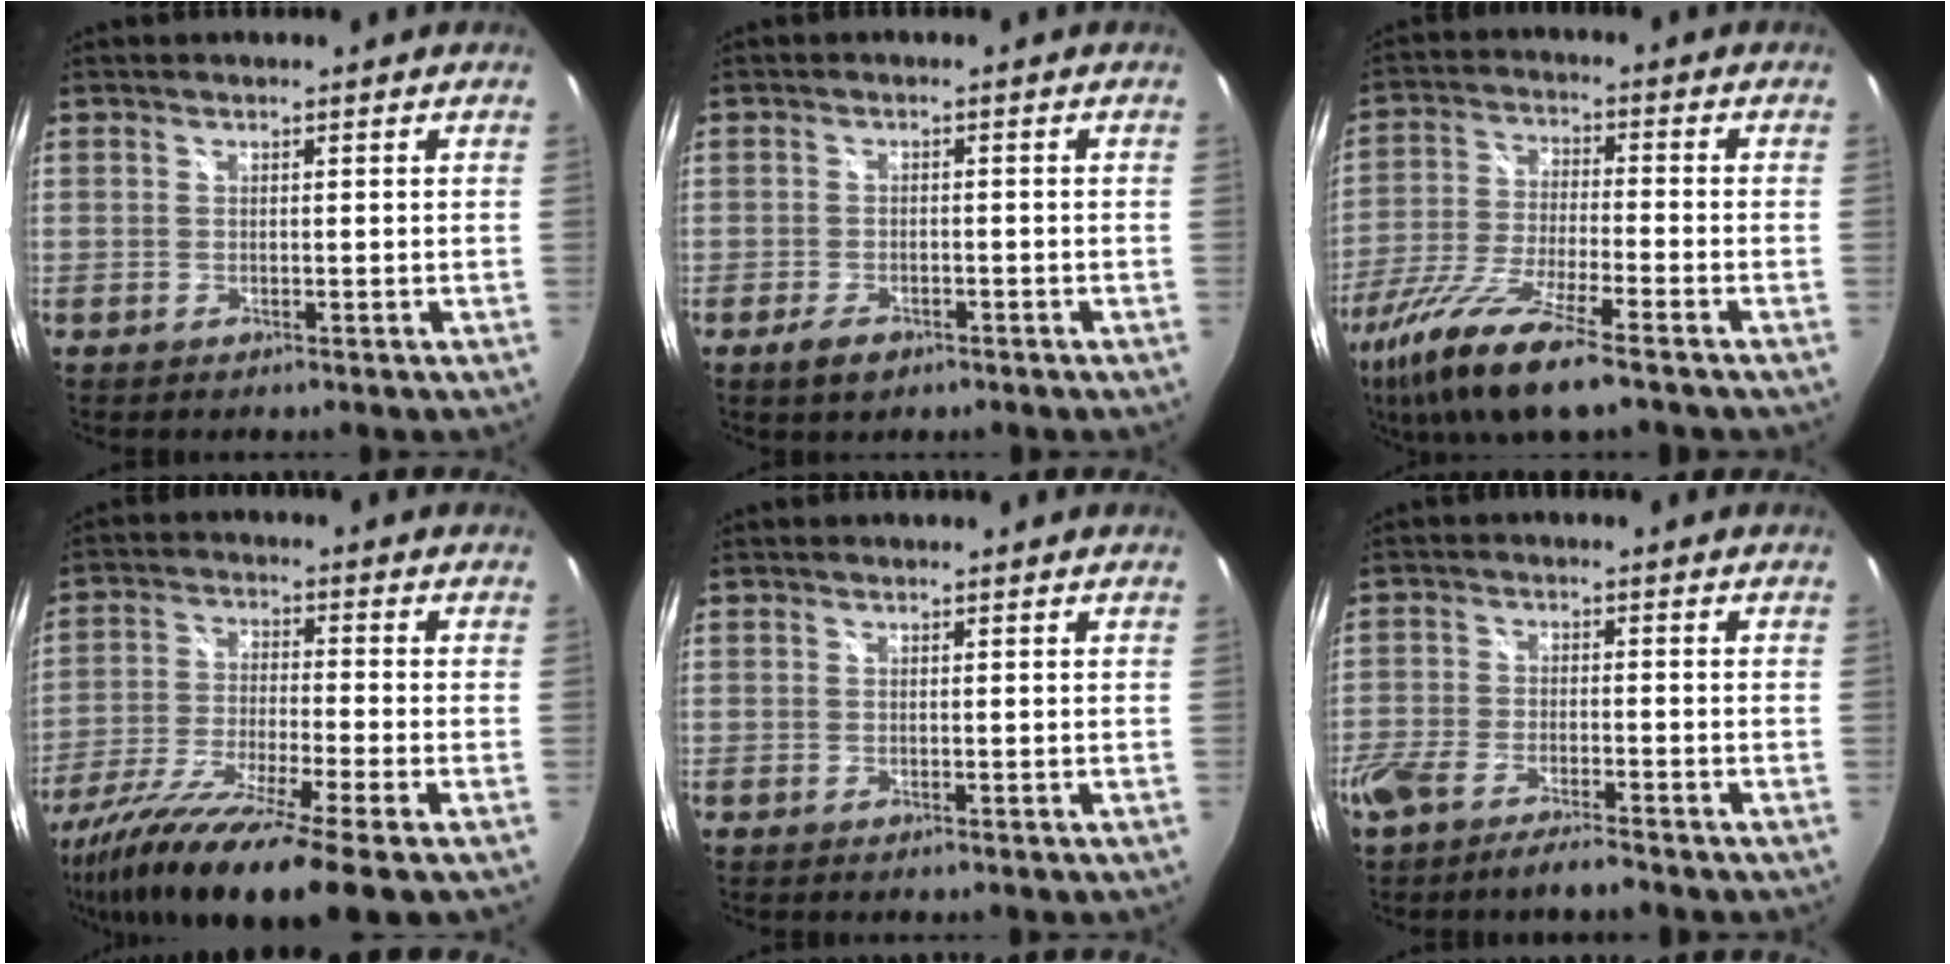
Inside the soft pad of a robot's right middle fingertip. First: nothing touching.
{"total": 3.7, "force": [-2.4, 2.0, 2.1], "torque": [-0.050, -0.007, -0.042]}
{"total": 16.4, "force": [-11.1, 2.4, 11.8], "torque": [-0.247, -0.046, -0.209]}
{"total": 17.7, "force": [-13.1, 0.1, 11.9], "torque": [-0.239, -0.057, -0.233]}
{"total": 0.0}
{"total": 7.8, "force": [-6.2, 1.9, 4.4], "torque": [-0.112, -0.023, -0.119]}